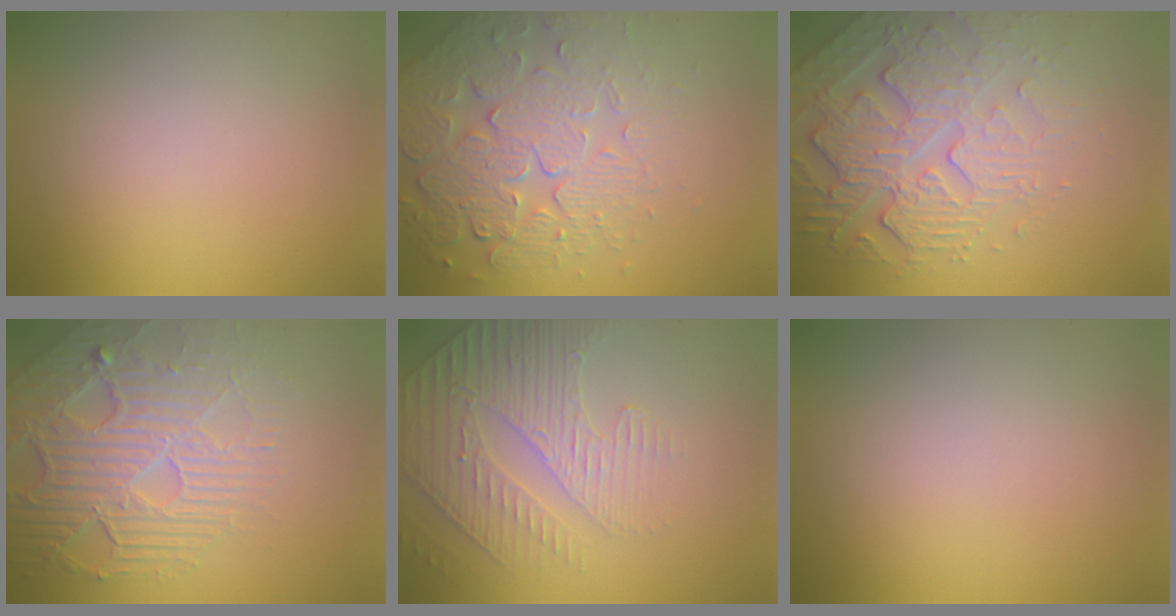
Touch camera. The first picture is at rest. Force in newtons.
{"total": 8.0, "press": 5.7, "slide": 5.5}
{"total": 5.5, "press": 4.8, "slide": 2.6}
{"total": 8.0, "press": 5.6, "slide": 5.7}
{"total": 4.1, "press": 3.7, "slide": 1.8}
{"total": 0.0}